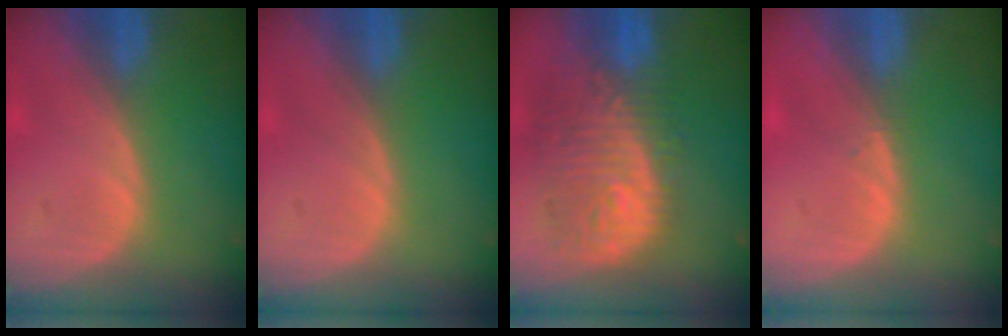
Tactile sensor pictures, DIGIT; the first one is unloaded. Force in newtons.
{"total": 0.0}
{"total": 12.1, "press": 10.8, "slide": 5.6}
{"total": 0.6, "press": 0.5, "slide": 0.4}